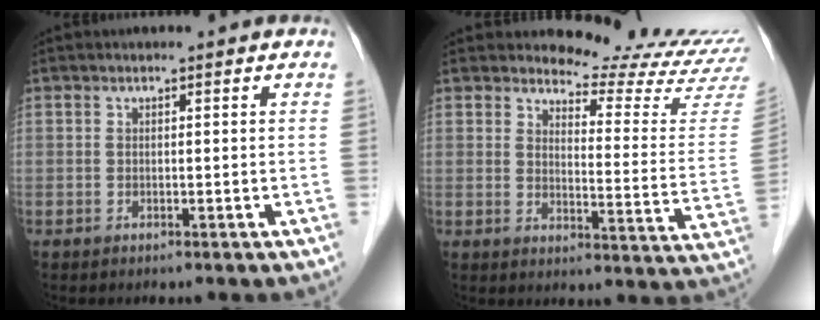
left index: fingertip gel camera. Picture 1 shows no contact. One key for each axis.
{"total": 16.1, "fx": 15.9, "fy": 0.4, "fz": 2.8, "tx": -0.027, "ty": -0.132, "tz": 0.167}